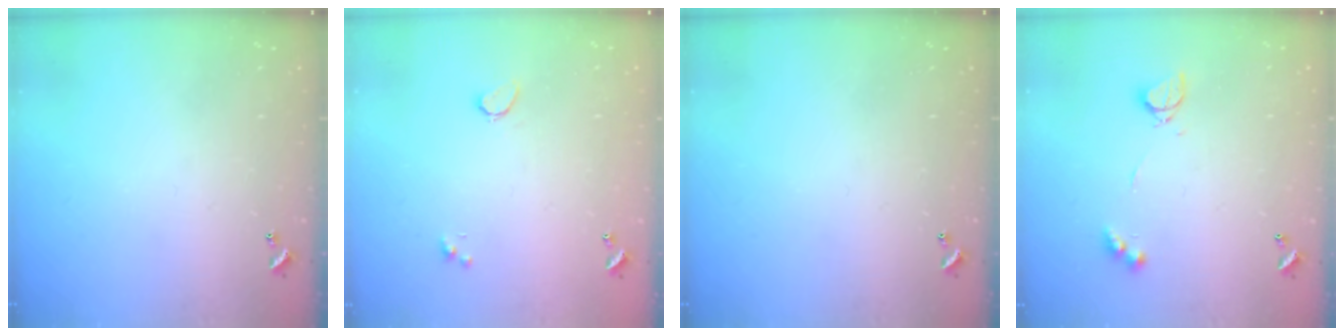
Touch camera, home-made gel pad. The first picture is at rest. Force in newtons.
{"total": 0.6, "press": 0.4, "slide": 0.5}
{"total": 0.0}
{"total": 4.4, "press": 4.3, "slide": 0.8}